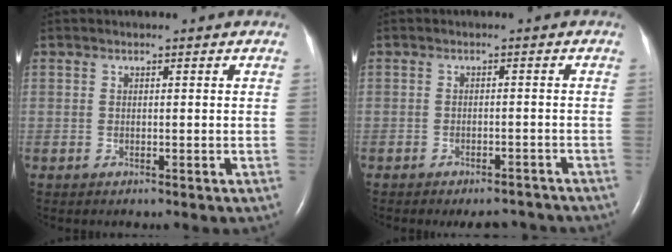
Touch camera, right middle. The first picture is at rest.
{"total": 5.0, "force": [-4.5, 1.5, 1.7], "torque": [-0.013, -0.003, -0.053]}